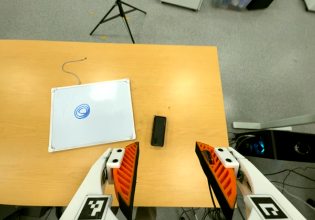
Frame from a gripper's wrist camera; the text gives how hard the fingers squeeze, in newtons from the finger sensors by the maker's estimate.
{"total": 0.0}